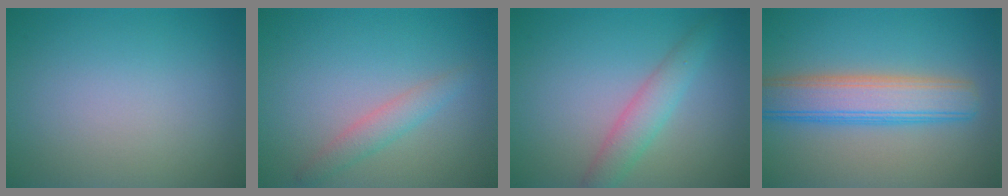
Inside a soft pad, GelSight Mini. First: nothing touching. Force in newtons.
{"total": 2.7, "press": 2.7, "slide": 0.2}
{"total": 2.9, "press": 2.9, "slide": 0.1}
{"total": 6.1, "press": 6.1, "slide": 0.2}